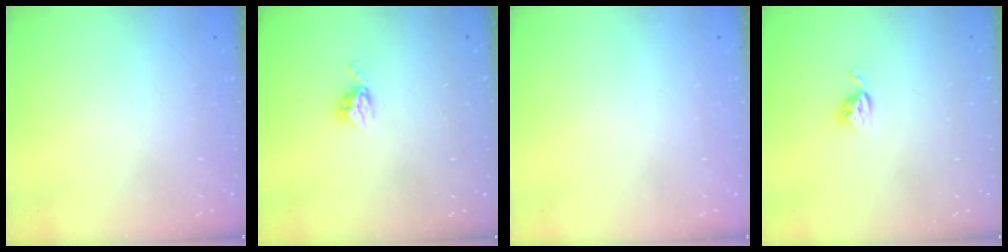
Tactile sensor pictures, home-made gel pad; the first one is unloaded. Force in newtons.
{"total": 4.9, "press": 4.8, "slide": 0.2}
{"total": 0.0}
{"total": 3.9, "press": 3.9, "slide": 0.4}